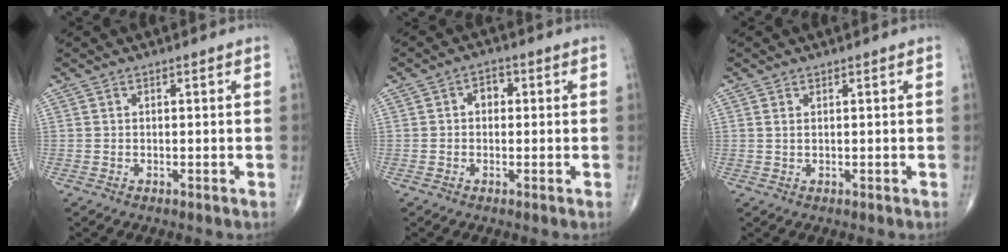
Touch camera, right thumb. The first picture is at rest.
{"total": 2.8, "force": [0.2, 2.1, 1.8], "torque": [-0.013, 0.013, -0.003]}
{"total": 0.6, "force": [0.3, 0.2, 0.5], "torque": [-0.012, 0.001, 0.007]}